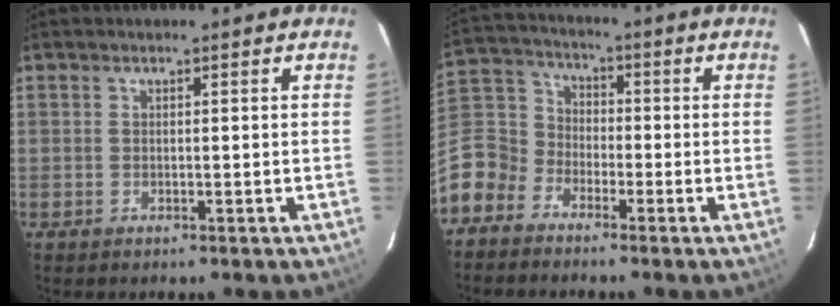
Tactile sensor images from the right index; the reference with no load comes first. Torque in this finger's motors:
{"motor_torque": [-0.13, -0.20, -0.59, -0.21]}